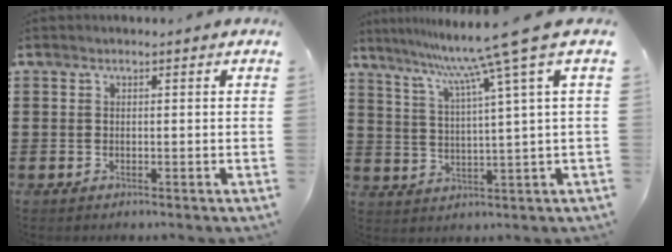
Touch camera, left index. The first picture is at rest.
{"total": 9.4, "force": [6.2, -2.5, 6.6], "torque": [-0.149, -0.037, 0.092]}